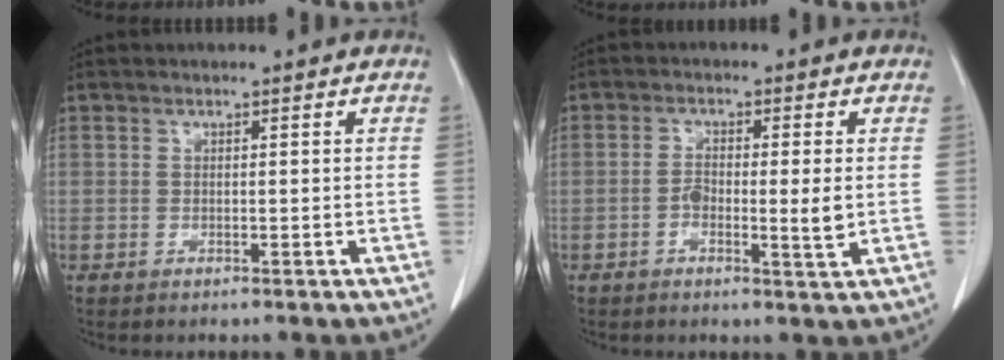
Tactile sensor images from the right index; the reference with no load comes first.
{"total": 5.1, "force": [-0.7, 1.0, 5.0], "torque": [-0.088, -0.003, -0.015]}